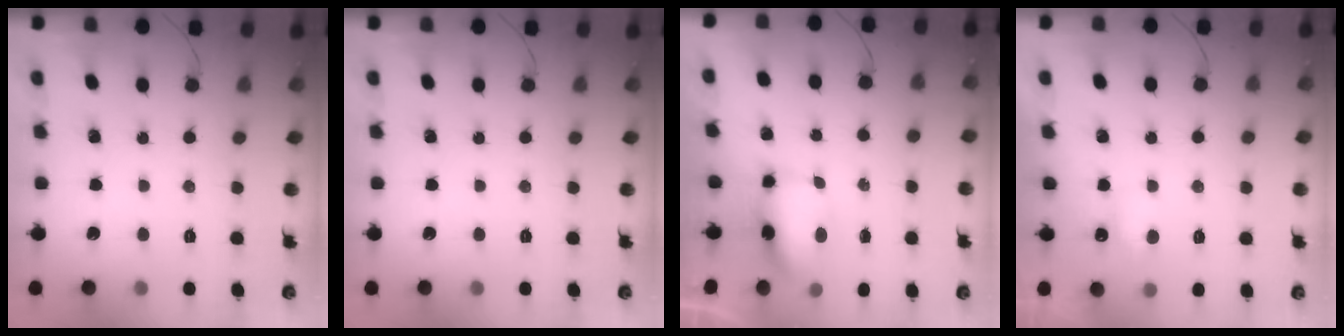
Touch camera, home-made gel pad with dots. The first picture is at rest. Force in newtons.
{"total": 0.0}
{"total": 7.9, "press": 7.5, "slide": 2.5}
{"total": 3.7, "press": 3.5, "slide": 1.3}